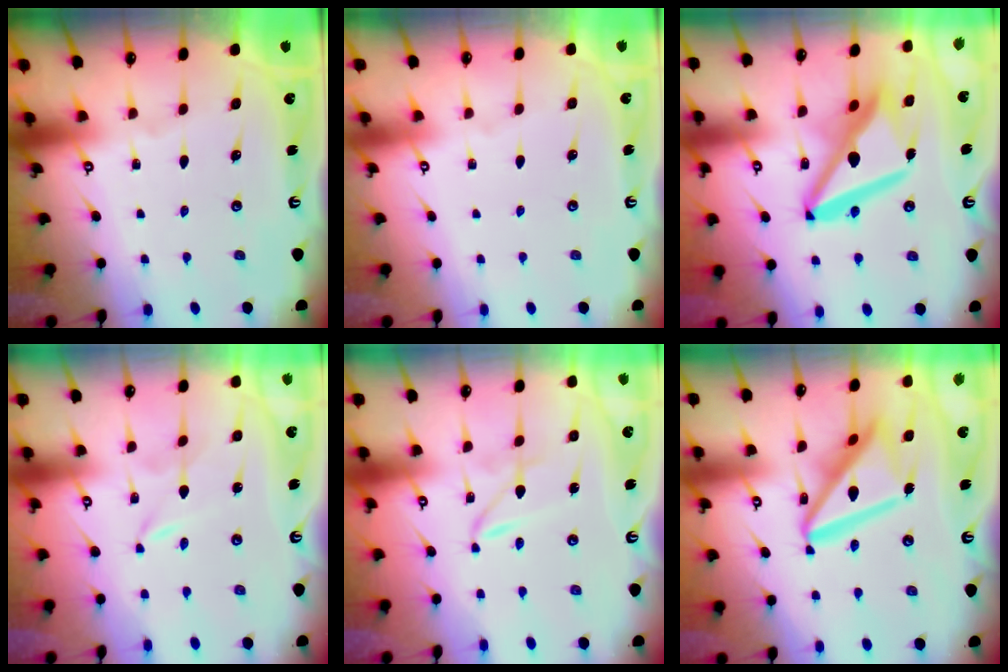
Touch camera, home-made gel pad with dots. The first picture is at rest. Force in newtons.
{"total": 0.5, "press": 0.5, "slide": 0.1}
{"total": 16.0, "press": 15.9, "slide": 1.8}
{"total": 0.0}
{"total": 1.9, "press": 1.9, "slide": 0.2}
{"total": 18.0, "press": 17.9, "slide": 2.0}